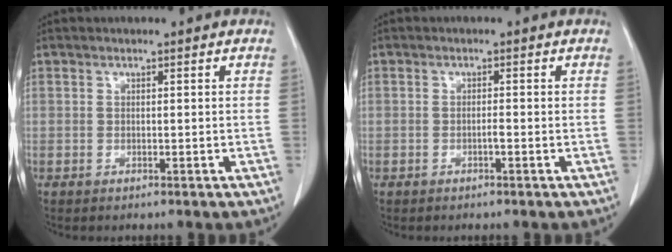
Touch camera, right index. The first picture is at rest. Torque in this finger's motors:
{"motor_torque": [0.51, 0.42, 0.10, 0.02]}